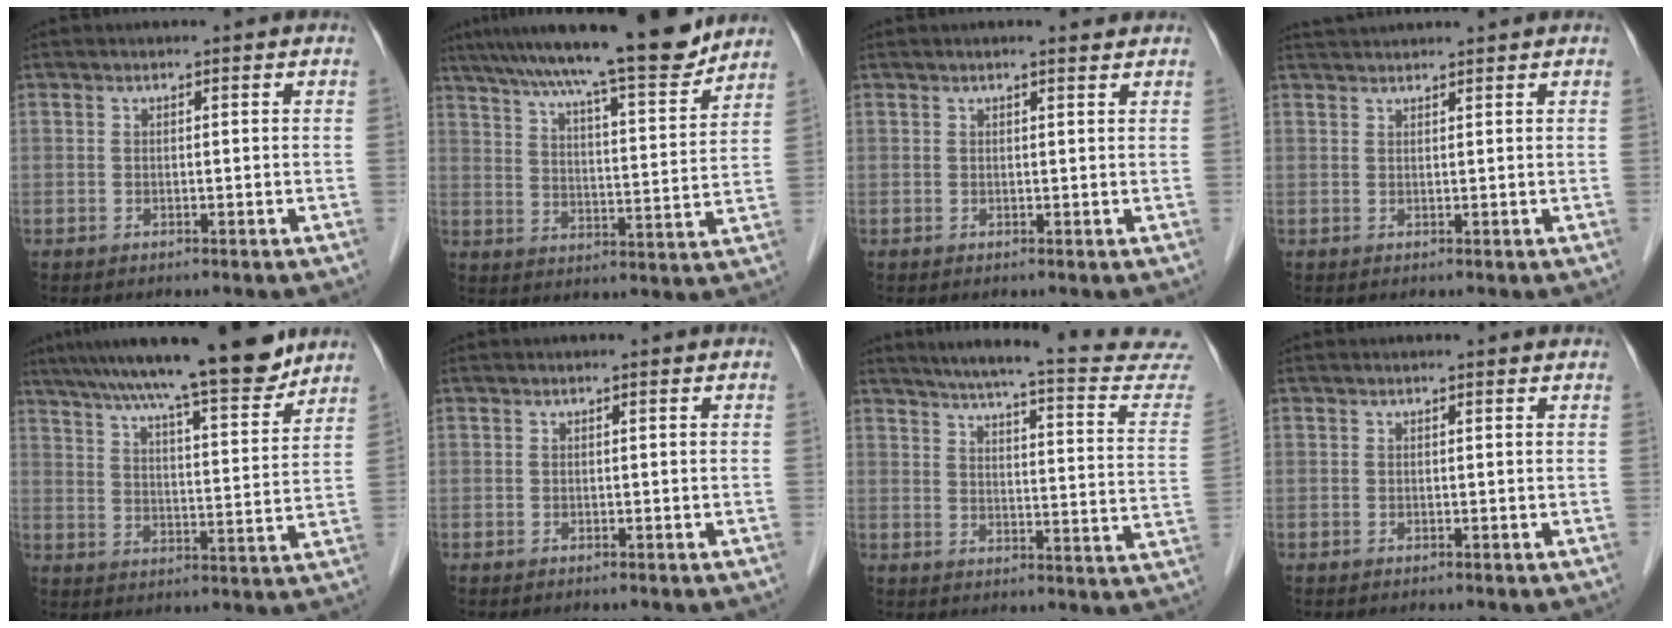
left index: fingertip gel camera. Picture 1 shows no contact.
{"total": 18.0, "force": [15.5, 0.9, 9.1], "torque": [-0.141, 0.006, 0.229]}
{"total": 2.0, "force": [1.8, 0.2, 0.9], "torque": [-0.017, 0.010, 0.023]}
{"total": 4.0, "force": [3.9, -0.4, 1.1], "torque": [-0.013, 0.034, 0.065]}
{"total": 17.4, "force": [14.7, 1.0, 9.2], "torque": [-0.141, 0.008, 0.220]}
{"total": 0.0}
{"total": 20.7, "force": [18.8, 1.6, 8.5], "torque": [-0.106, -0.050, 0.213]}
{"total": 1.2, "force": [1.2, 0.2, 0.1], "torque": [-0.015, 0.008, 0.008]}